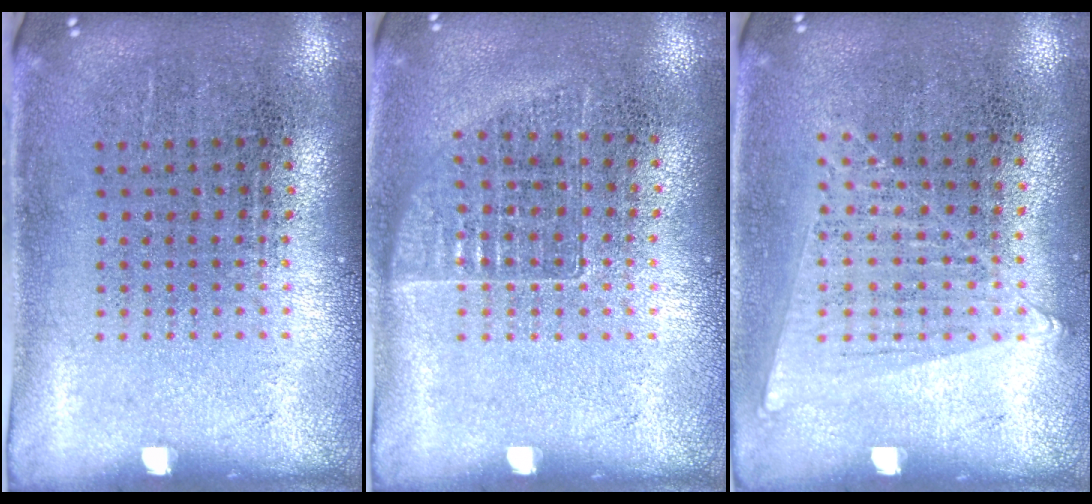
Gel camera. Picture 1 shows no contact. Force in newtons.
{"total": 0.9, "press": 0.9, "slide": 0.1}
{"total": 1.0, "press": 1.0, "slide": 0.4}